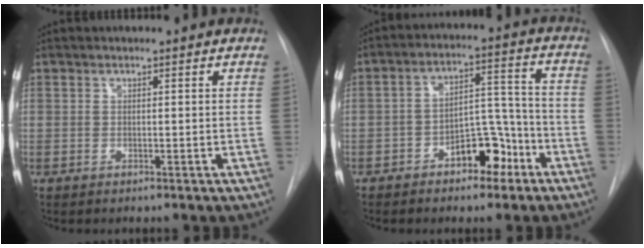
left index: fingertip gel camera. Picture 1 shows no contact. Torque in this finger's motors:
{"motor_torque": [0.51, 0.53, 0.12, 0.07]}